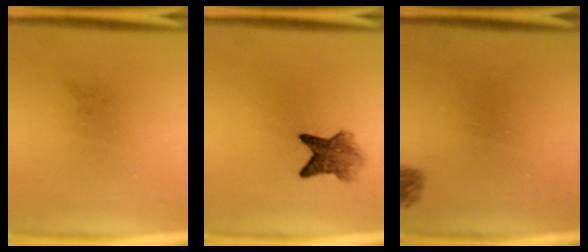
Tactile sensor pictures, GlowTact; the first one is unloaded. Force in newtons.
{"total": 4.7}
{"total": 1.4}